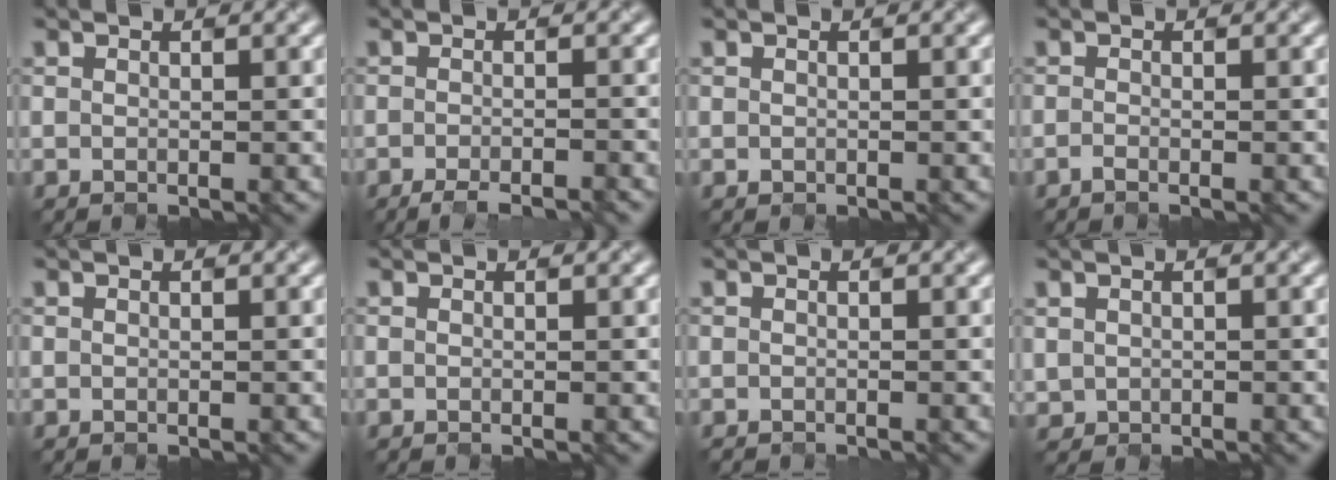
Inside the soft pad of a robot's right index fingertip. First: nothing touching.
{"total": 2.4, "force": [-1.8, 0.3, 1.6], "torque": [-0.015, -0.002, -0.031]}
{"total": 0.0}
{"total": 0.7, "force": [-0.6, -0.1, 0.3], "torque": [-0.007, 0.003, -0.011]}
{"total": 0.0}
{"total": 0.0}
{"total": 0.0}
{"total": 0.5, "force": [0.1, 0.5, -0.1], "torque": [0.001, 0.000, 0.012]}